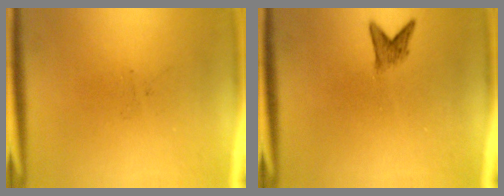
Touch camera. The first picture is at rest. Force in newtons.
{"total": 1.8}